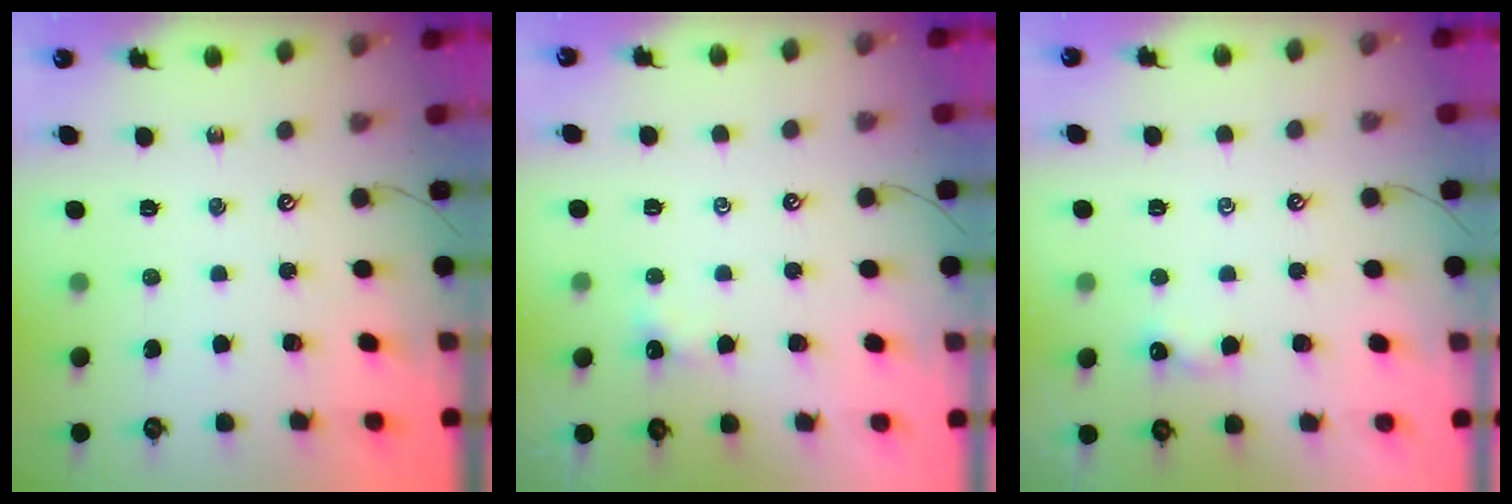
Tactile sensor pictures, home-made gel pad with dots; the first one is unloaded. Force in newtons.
{"total": 0.8, "press": 0.7, "slide": 0.3}
{"total": 1.8, "press": 1.8, "slide": 0.3}